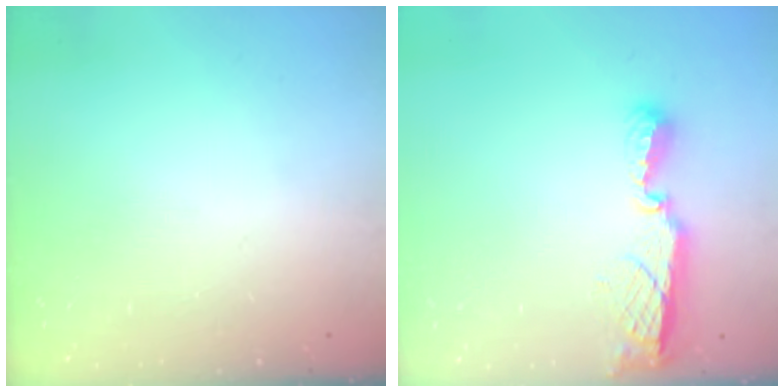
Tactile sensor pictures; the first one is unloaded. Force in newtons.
{"total": 7.6, "press": 7.6, "slide": 0.2}